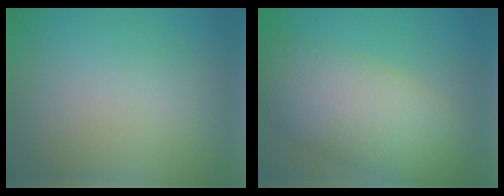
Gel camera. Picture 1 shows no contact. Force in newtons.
{"total": 8.8, "press": 8.8, "slide": 0.7}